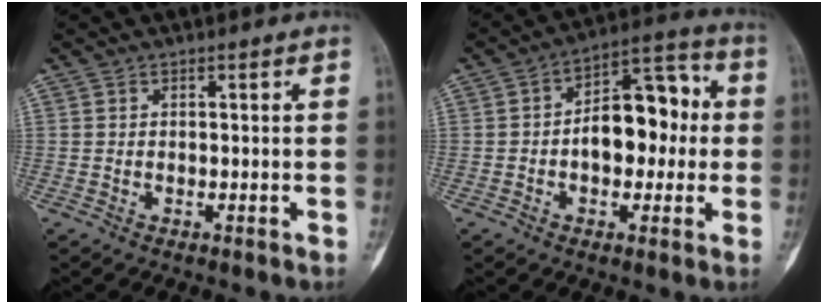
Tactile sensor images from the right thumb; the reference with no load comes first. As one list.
[{"total": 13.4, "force": [-0.3, 8.1, 10.7], "torque": [-0.123, 0.039, -0.010]}]